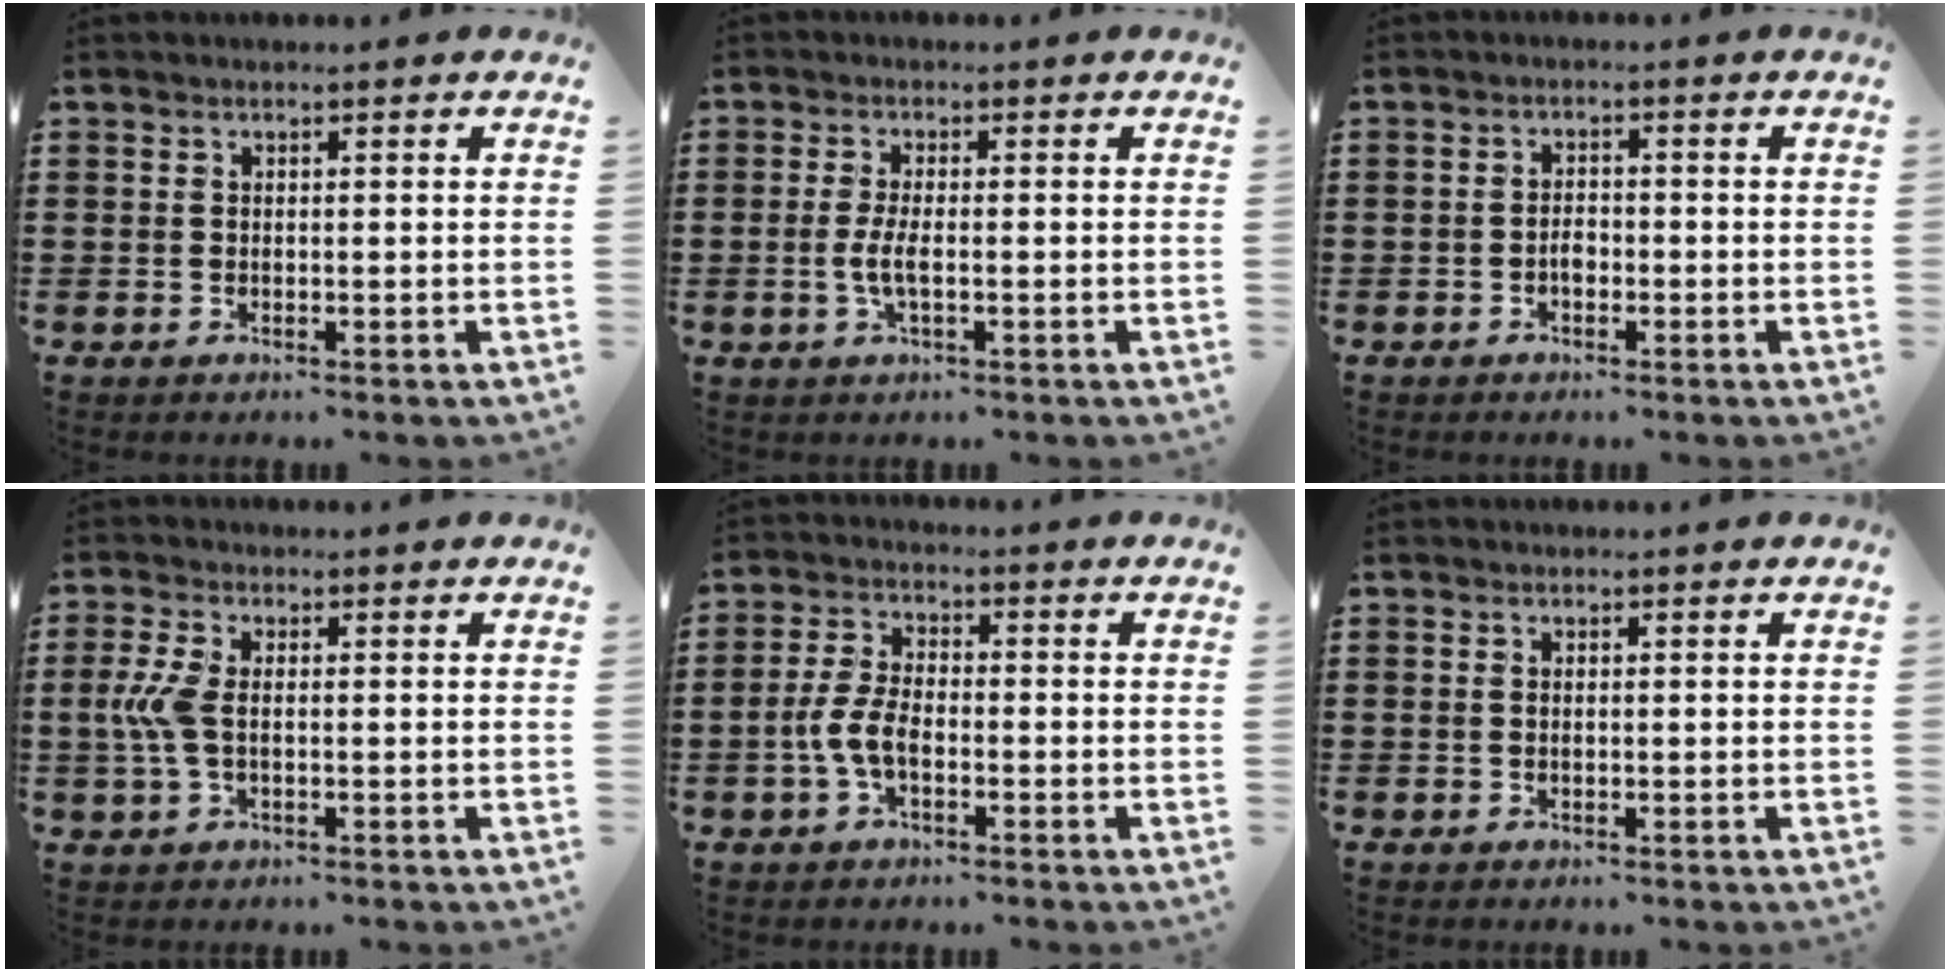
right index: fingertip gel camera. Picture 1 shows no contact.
{"total": 3.5, "force": [-0.7, 0.9, 3.4], "torque": [-0.080, -0.006, -0.020]}
{"total": 1.9, "force": [-0.8, 1.1, 1.4], "torque": [-0.027, 0.002, -0.016]}
{"total": 5.2, "force": [-0.3, 2.4, 4.6], "torque": [-0.122, -0.006, -0.015]}
{"total": 5.3, "force": [-1.7, 2.6, 4.3], "torque": [-0.109, -0.004, -0.040]}
{"total": 0.8, "force": [0.0, 0.4, 0.7], "torque": [-0.014, 0.002, 0.000]}